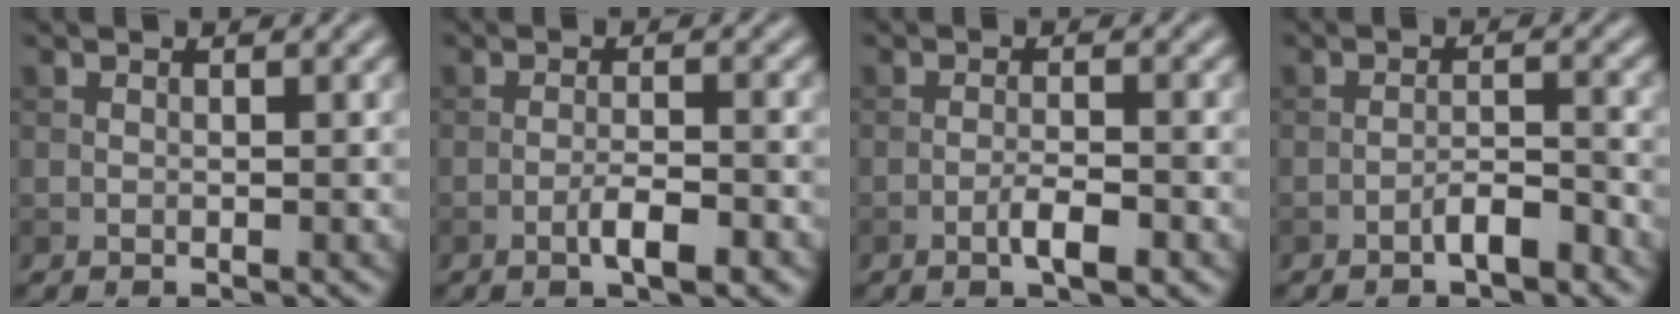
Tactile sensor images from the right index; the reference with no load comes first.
{"total": 3.2, "force": [-1.7, 0.7, 2.6], "torque": [-0.047, 0.003, -0.030]}
{"total": 2.7, "force": [-1.4, 0.6, 2.2], "torque": [-0.040, 0.004, -0.026]}
{"total": 2.5, "force": [-1.7, 0.6, 1.7], "torque": [-0.025, 0.009, -0.030]}